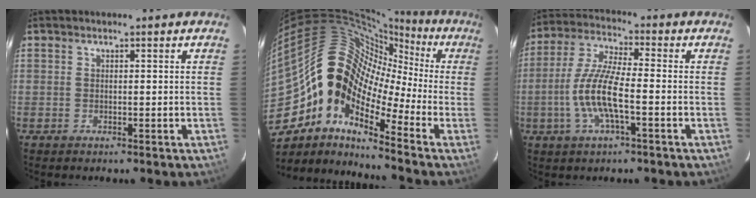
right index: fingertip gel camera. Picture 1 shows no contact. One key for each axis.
{"total": 16.9, "fx": -5.9, "fy": 10.4, "fz": 12.0, "tx": -0.197, "ty": 0.005, "tz": -0.135}
{"total": 10.9, "fx": -2.9, "fy": 2.5, "fz": 10.2, "tx": -0.218, "ty": 0.001, "tz": -0.060}